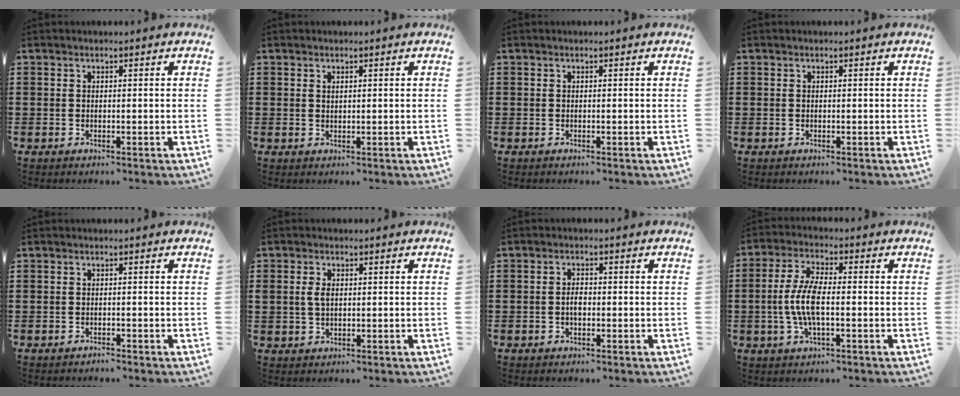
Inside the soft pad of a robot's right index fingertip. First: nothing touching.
{"total": 0.6, "force": [0.3, 0.4, 0.3], "torque": [-0.007, 0.003, 0.007]}
{"total": 0.0}
{"total": 0.0}
{"total": 0.7, "force": [-0.7, 0.0, 0.1], "torque": [-0.005, -0.002, -0.014]}
{"total": 2.6, "force": [0.4, 1.6, 2.0], "torque": [-0.051, 0.006, 0.003]}
{"total": 1.9, "force": [-0.3, 1.1, 1.5], "torque": [-0.030, 0.002, -0.007]}
{"total": 6.8, "force": [-1.1, 2.3, 6.3], "torque": [-0.146, -0.007, -0.029]}